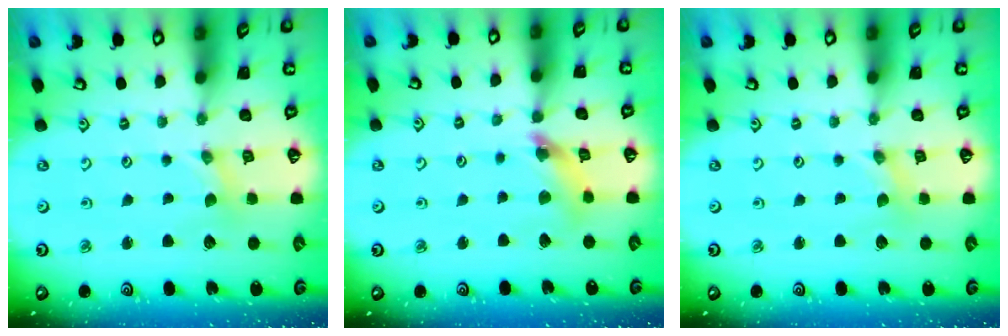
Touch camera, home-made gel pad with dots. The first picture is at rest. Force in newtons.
{"total": 9.1, "press": 9.1, "slide": 0.8}
{"total": 0.0}